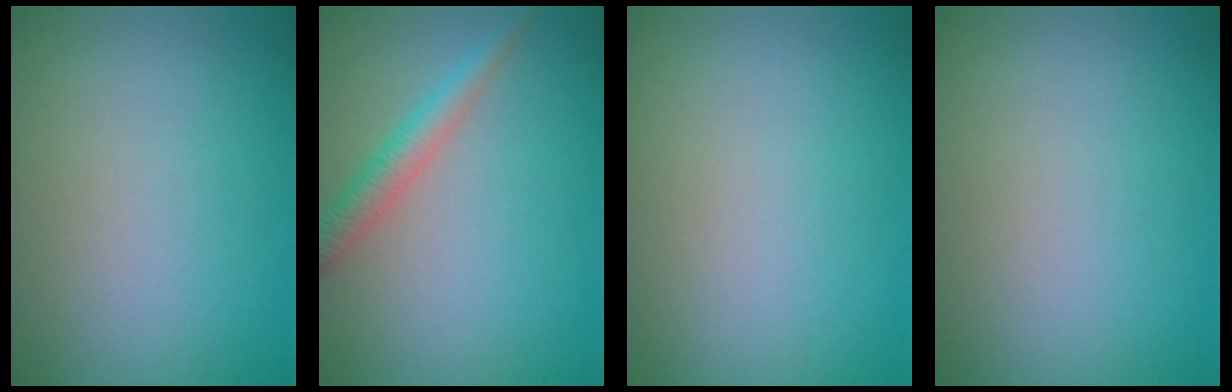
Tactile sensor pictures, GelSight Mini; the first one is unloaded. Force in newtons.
{"total": 2.5, "press": 2.5, "slide": 0.1}
{"total": 0.0}
{"total": 0.0}